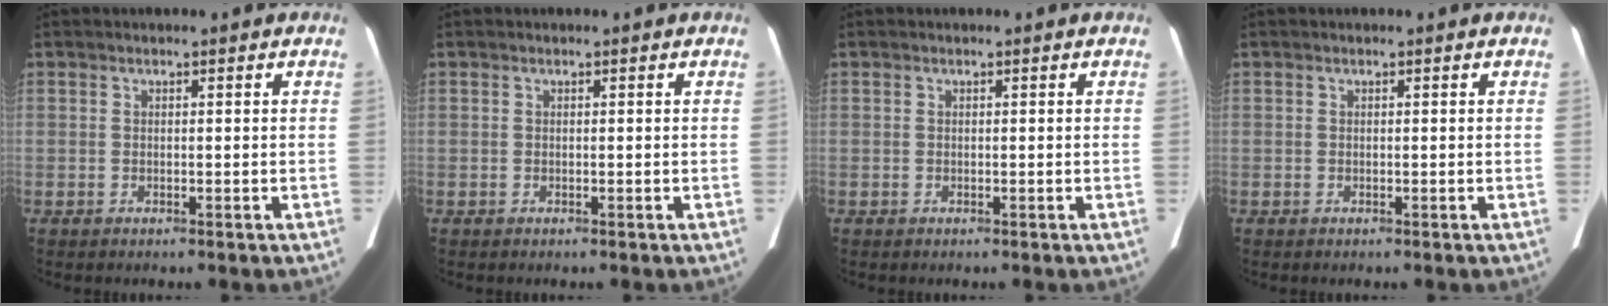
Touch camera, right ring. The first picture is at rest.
{"total": 0.0}
{"total": 0.0}
{"total": 0.0}